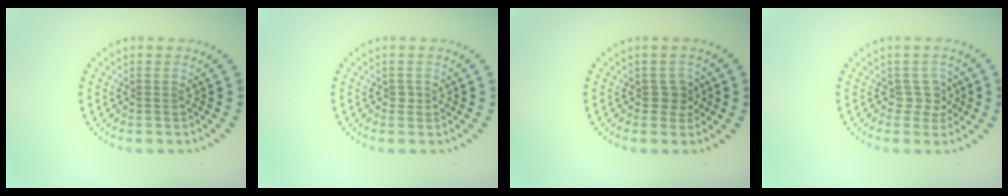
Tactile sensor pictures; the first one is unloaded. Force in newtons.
{"total": 0.7, "press": 0.4, "slide": 0.5}
{"total": 1.5, "press": 1.3, "slide": 0.8}
{"total": 1.7, "press": 1.3, "slide": 1.1}